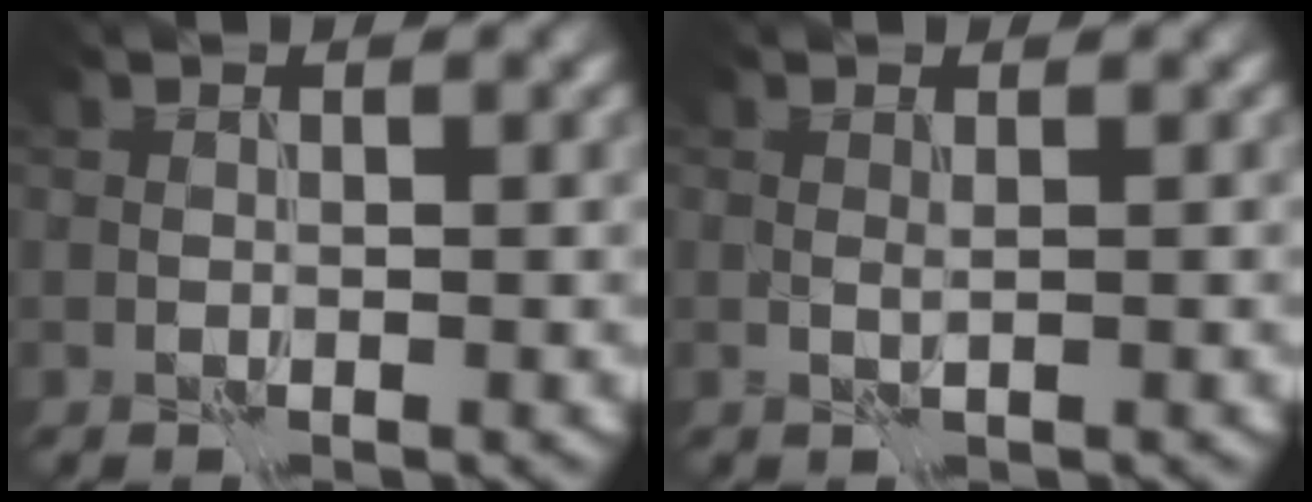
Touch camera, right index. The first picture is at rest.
{"total": 0.6, "force": [0.2, -0.4, 0.4], "torque": [-0.012, 0.000, 0.005]}